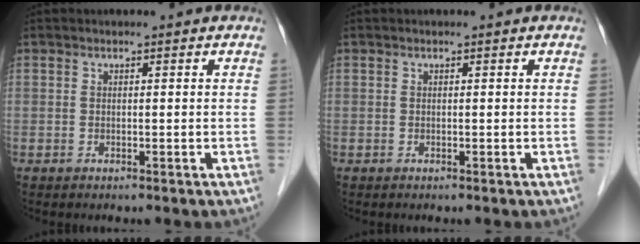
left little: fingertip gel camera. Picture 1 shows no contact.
{"total": 0.0}